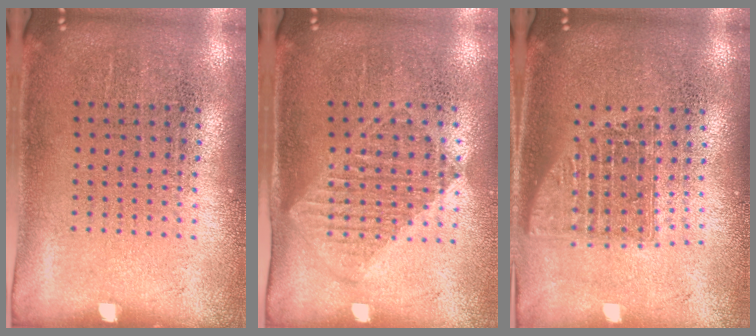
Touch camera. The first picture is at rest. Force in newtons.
{"total": 1.2, "press": 1.0, "slide": 0.5}
{"total": 1.5, "press": 1.2, "slide": 0.9}